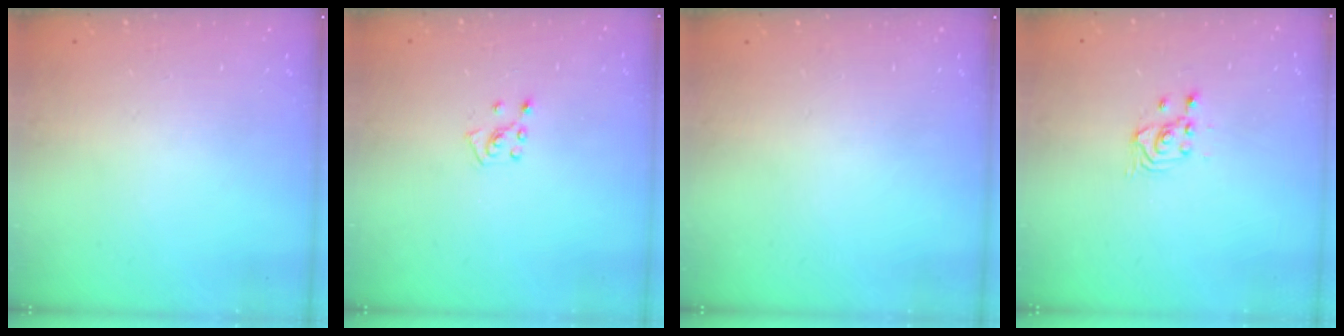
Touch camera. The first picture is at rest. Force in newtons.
{"total": 5.2, "press": 5.2, "slide": 0.5}
{"total": 0.0}
{"total": 2.7, "press": 2.7, "slide": 0.3}